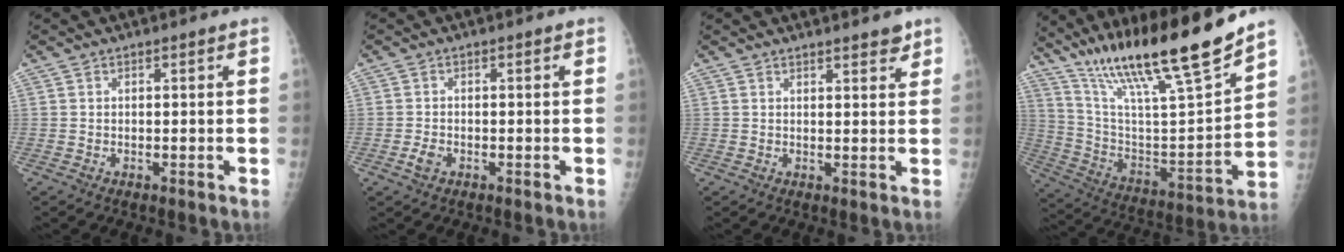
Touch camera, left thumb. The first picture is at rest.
{"total": 1.9, "force": [-0.8, 1.2, 1.2], "torque": [-0.025, 0.001, -0.017]}
{"total": 3.0, "force": [2.4, 0.8, 1.5], "torque": [-0.008, -0.014, 0.031]}
{"total": 25.3, "force": [18.5, 2.8, 16.9], "torque": [-0.267, -0.063, 0.330]}